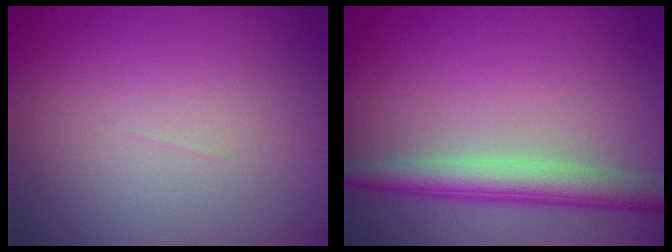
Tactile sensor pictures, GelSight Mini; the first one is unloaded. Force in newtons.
{"total": 4.3, "press": 4.3, "slide": 0.3}